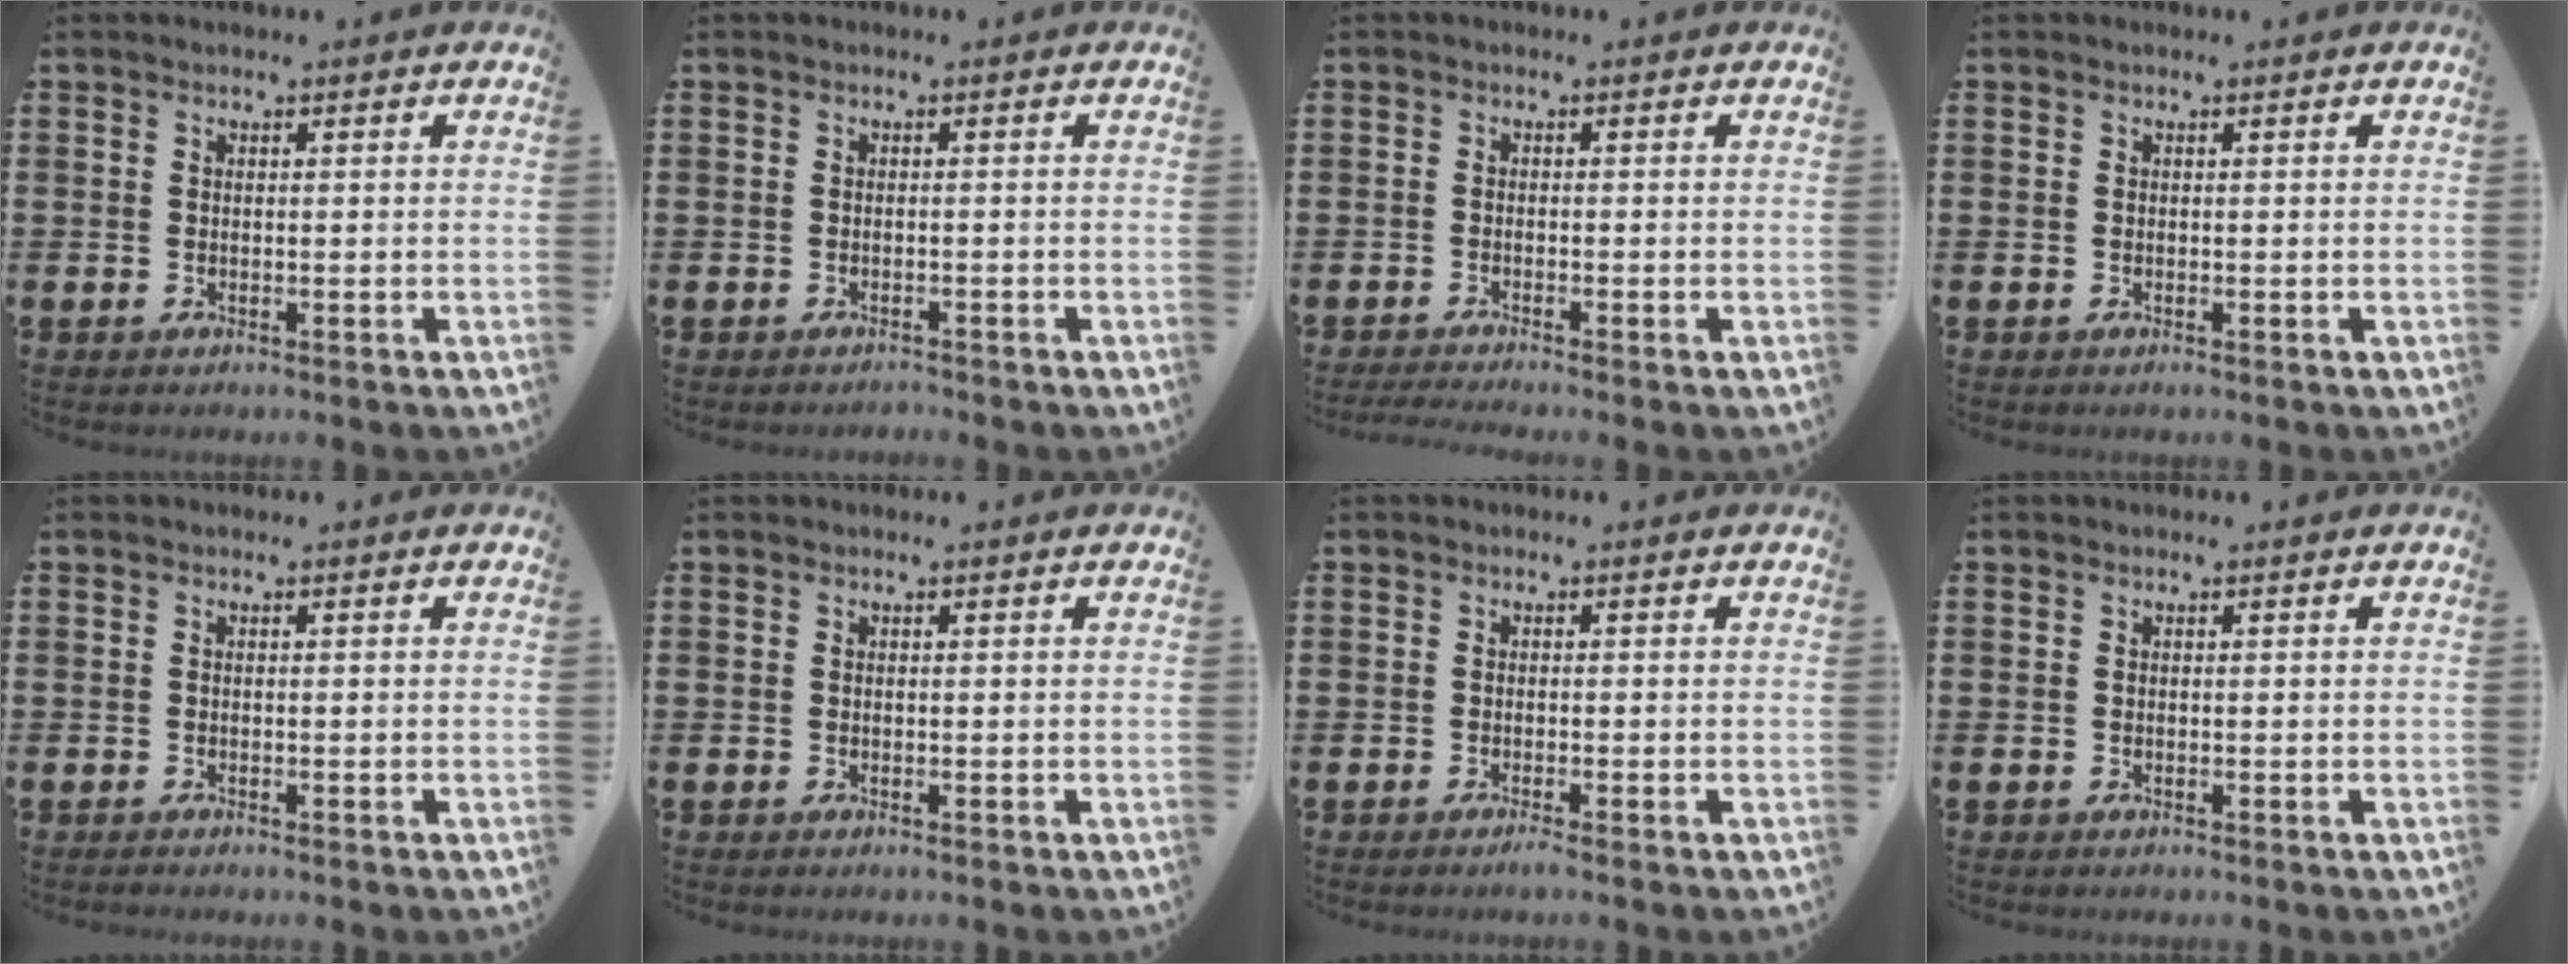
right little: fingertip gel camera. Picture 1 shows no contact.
{"total": 1.1, "force": [-1.1, -0.2, 0.3], "torque": [-0.004, -0.001, -0.021]}
{"total": 1.2, "force": [-1.0, -0.1, 0.6], "torque": [-0.009, 0.000, -0.019]}
{"total": 0.0}
{"total": 0.0}
{"total": 0.0}
{"total": 1.0, "force": [-0.6, 0.0, 0.7], "torque": [-0.011, -0.003, -0.012]}
{"total": 0.0}